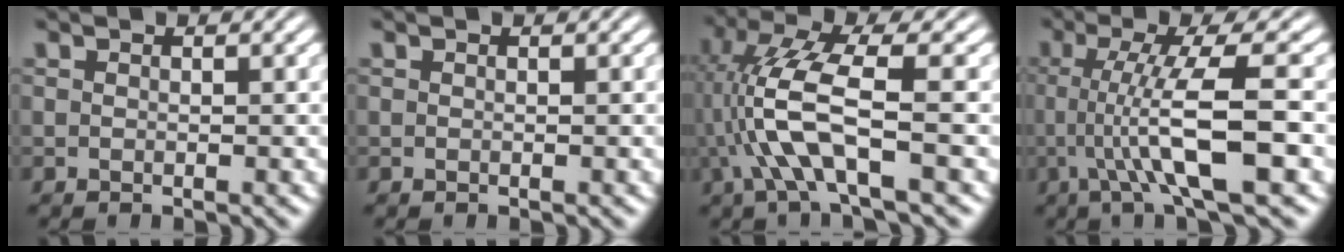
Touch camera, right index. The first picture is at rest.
{"total": 0.0}
{"total": 5.6, "force": [-0.2, 1.5, 5.4], "torque": [-0.125, -0.013, 0.003]}
{"total": 7.0, "force": [-0.3, 0.6, 7.0], "torque": [-0.116, -0.010, 0.002]}